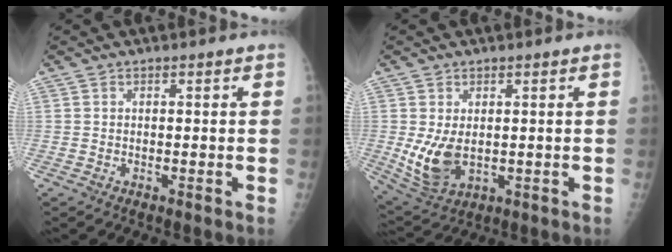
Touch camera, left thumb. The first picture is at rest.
{"total": 8.1, "force": [-0.2, 5.1, 6.2], "torque": [-0.118, -0.015, 0.014]}